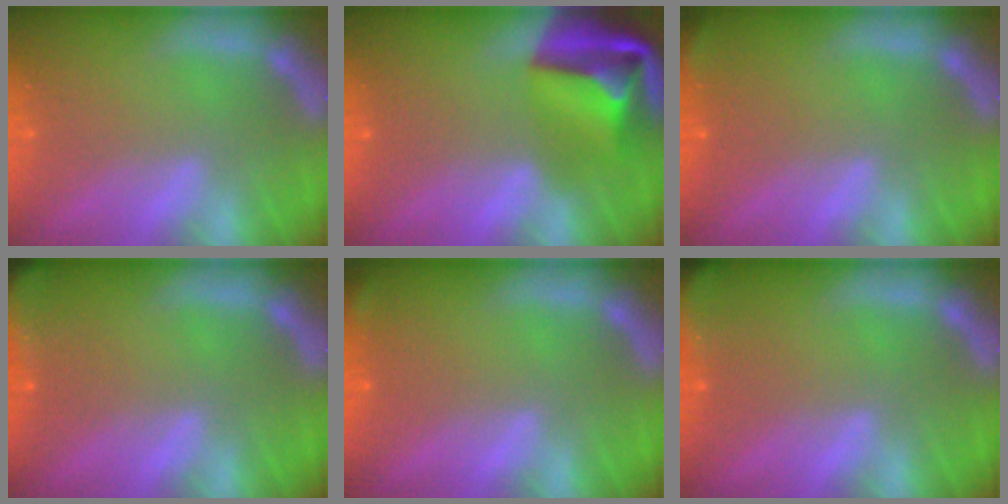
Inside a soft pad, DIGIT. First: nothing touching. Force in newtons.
{"total": 9.5}
{"total": 1.4}
{"total": 6.4}
{"total": 0.9}
{"total": 5.4}